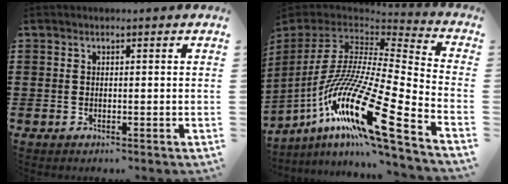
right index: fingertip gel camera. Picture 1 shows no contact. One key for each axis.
{"total": 20.2, "fx": -11.0, "fy": 3.2, "fz": 16.6, "tx": -0.352, "ty": -0.003, "tz": -0.212}